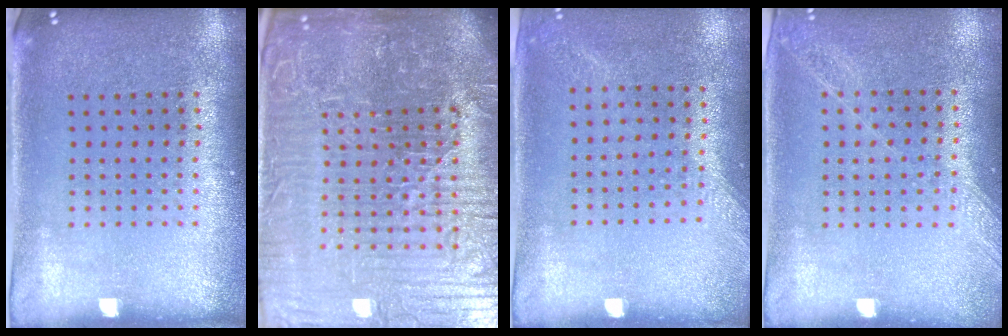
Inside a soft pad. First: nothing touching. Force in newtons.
{"total": 8.0, "press": 7.0, "slide": 3.7}
{"total": 1.4, "press": 1.0, "slide": 0.9}
{"total": 1.2, "press": 1.2, "slide": 0.2}